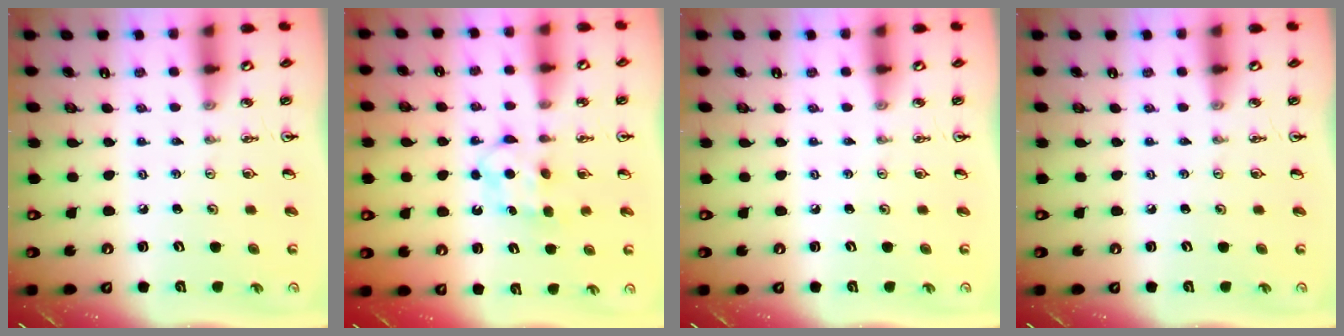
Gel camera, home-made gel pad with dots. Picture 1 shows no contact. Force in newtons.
{"total": 6.3, "press": 6.3, "slide": 0.5}
{"total": 0.0}
{"total": 0.0}